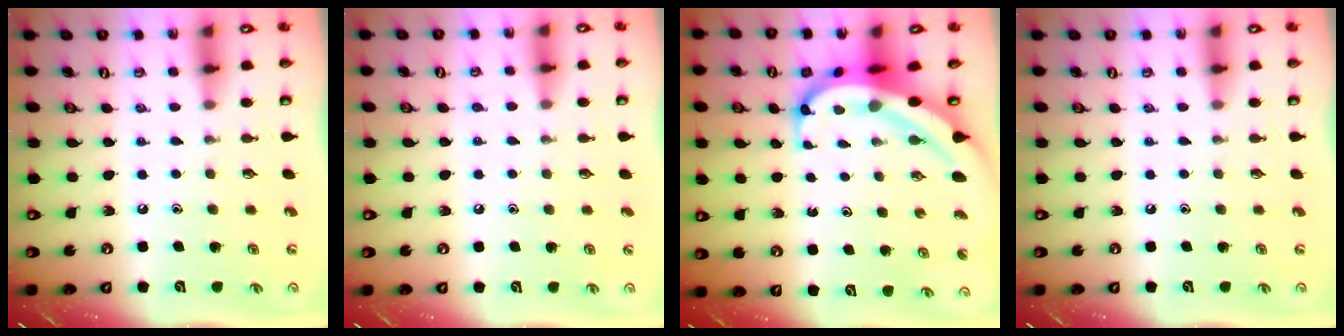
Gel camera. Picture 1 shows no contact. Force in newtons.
{"total": 3.2, "press": 3.2, "slide": 0.4}
{"total": 8.9, "press": 8.9, "slide": 1.0}
{"total": 0.0}